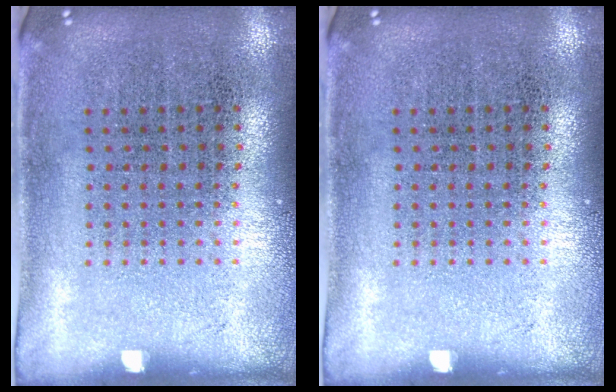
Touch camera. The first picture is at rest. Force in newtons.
{"total": 0.0}